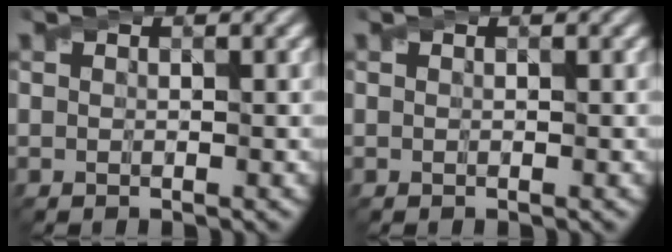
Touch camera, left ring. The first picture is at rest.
{"total": 0.0}